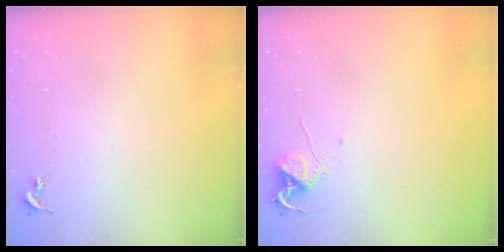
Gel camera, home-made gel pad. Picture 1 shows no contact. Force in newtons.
{"total": 5.9, "press": 5.9, "slide": 0.5}